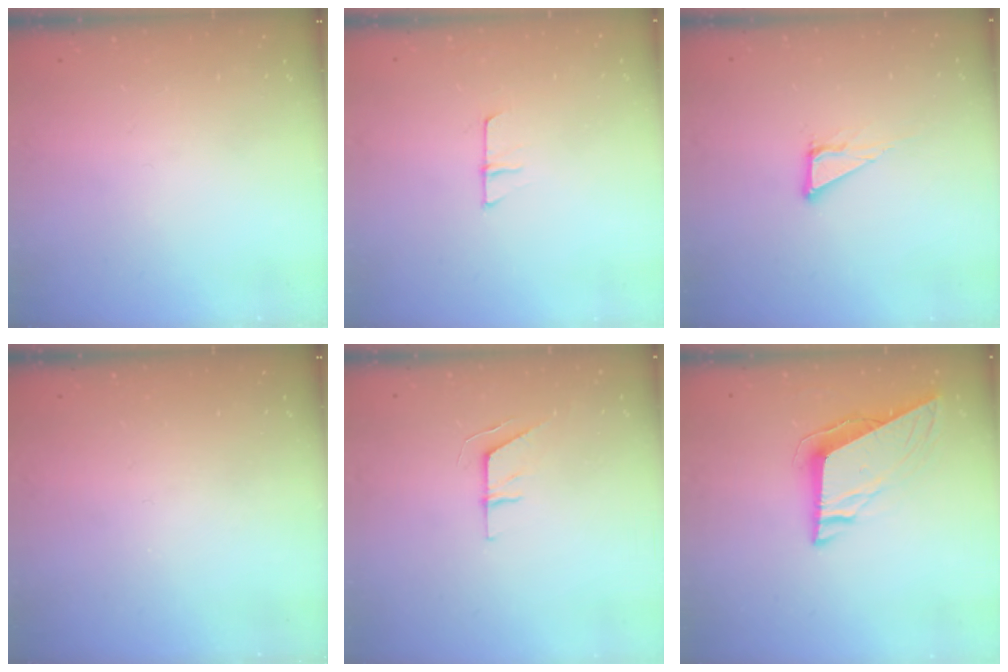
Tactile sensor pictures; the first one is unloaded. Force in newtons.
{"total": 5.7, "press": 5.6, "slide": 0.6}
{"total": 5.6, "press": 5.6, "slide": 0.3}
{"total": 0.0}
{"total": 4.5, "press": 4.5, "slide": 0.3}
{"total": 8.9, "press": 8.8, "slide": 1.2}